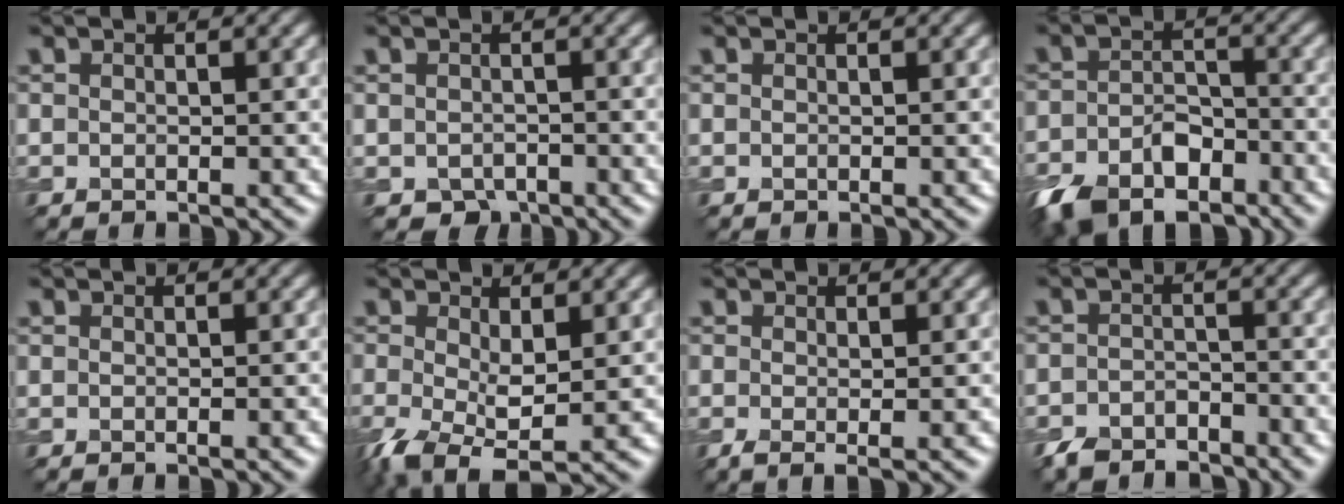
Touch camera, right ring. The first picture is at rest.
{"total": 2.1, "force": [-1.2, 1.5, 0.7], "torque": [-0.010, -0.008, -0.023]}
{"total": 0.0}
{"total": 6.6, "force": [-4.3, 3.6, 3.4], "torque": [-0.063, -0.007, -0.081]}
{"total": 0.5, "force": [-0.2, 0.0, 0.5], "torque": [-0.006, 0.001, -0.003]}
{"total": 5.1, "force": [-1.3, 2.5, 4.2], "torque": [-0.105, -0.014, -0.027]}
{"total": 1.6, "force": [-0.3, 0.2, 1.5], "torque": [-0.028, -0.009, -0.006]}
{"total": 3.7, "force": [-3.2, 1.5, 0.9], "torque": [-0.014, -0.001, -0.066]}